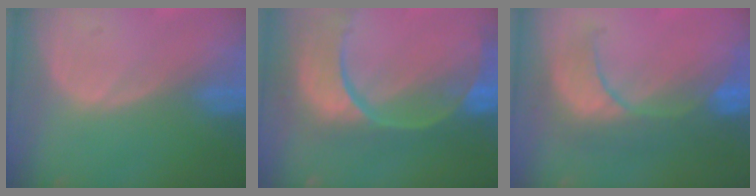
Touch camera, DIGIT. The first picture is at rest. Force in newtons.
{"total": 13.1, "press": 10.6, "slide": 7.7}
{"total": 8.2, "press": 8.1, "slide": 0.8}